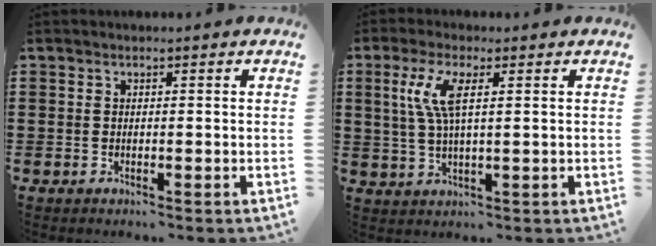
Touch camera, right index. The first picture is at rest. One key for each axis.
{"total": 6.1, "fx": 1.7, "fy": 1.4, "fz": 5.7, "tx": -0.129, "ty": -0.002, "tz": 0.023}